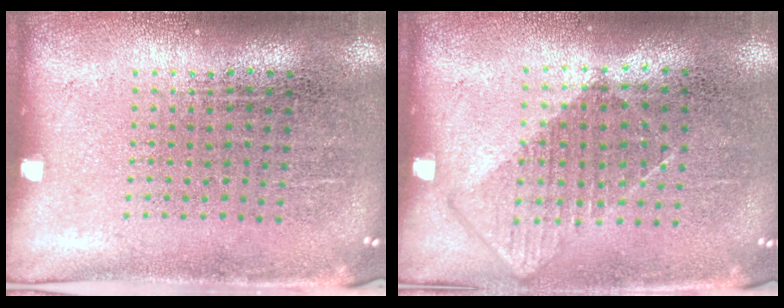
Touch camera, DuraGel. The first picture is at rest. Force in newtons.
{"total": 0.9, "press": 0.7, "slide": 0.4}